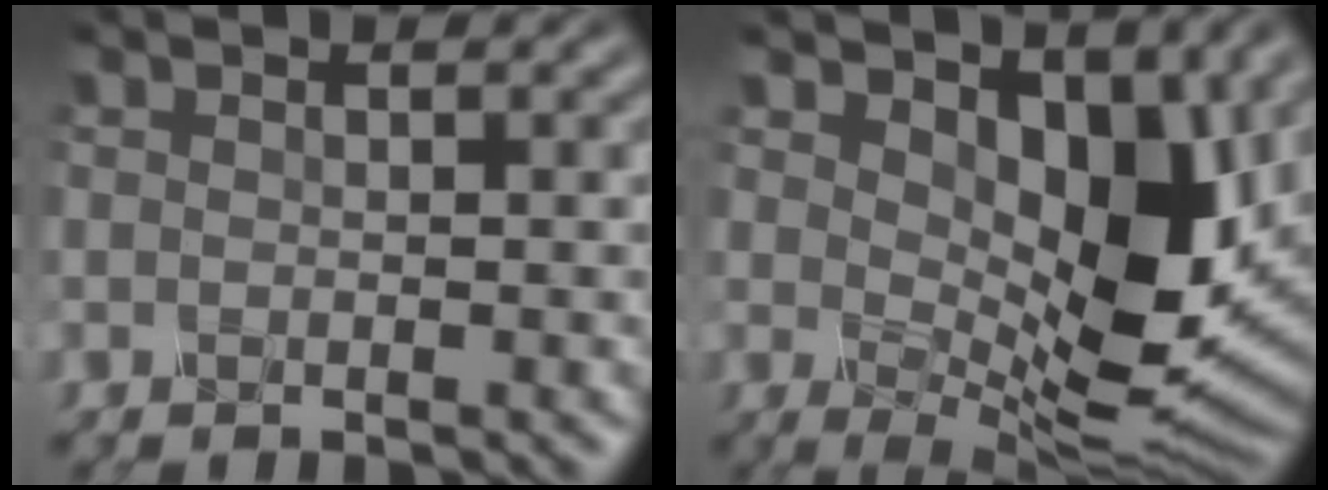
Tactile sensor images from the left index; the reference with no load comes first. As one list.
[{"total": 10.6, "force": [2.0, 5.5, 8.8], "torque": [-0.152, -0.014, 0.044]}]